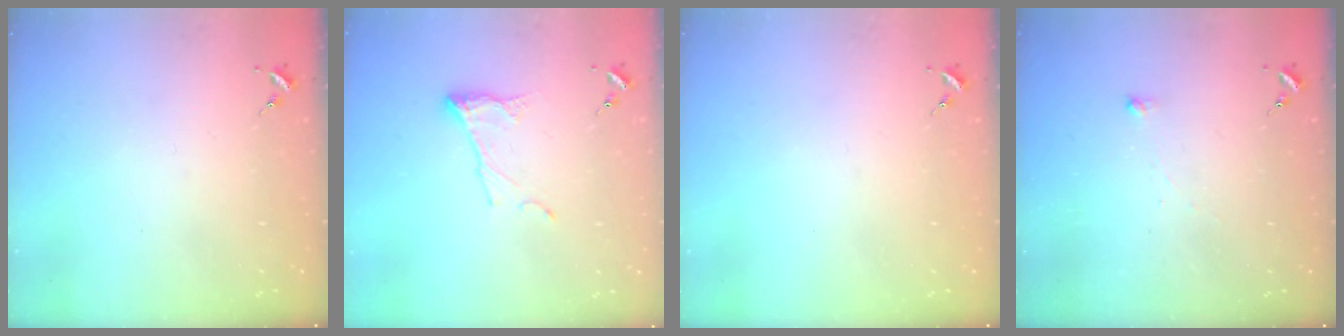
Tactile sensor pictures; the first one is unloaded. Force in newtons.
{"total": 8.9, "press": 8.9, "slide": 0.4}
{"total": 0.0}
{"total": 2.5, "press": 2.5, "slide": 0.2}